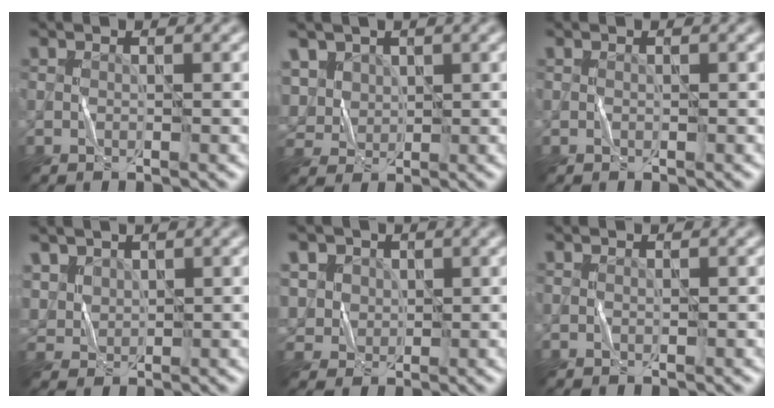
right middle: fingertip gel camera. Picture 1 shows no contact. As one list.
[{"total": 4.6, "force": [2.1, 3.6, 1.9], "torque": [-0.072, 0.011, 0.054]}, {"total": 0.0}, {"total": 2.9, "force": [2.0, 2.0, 0.9], "torque": [-0.032, -0.006, 0.057]}, {"total": 5.9, "force": [2.8, 4.7, 2.4], "torque": [-0.061, 0.008, 0.044]}, {"total": 0.0}]